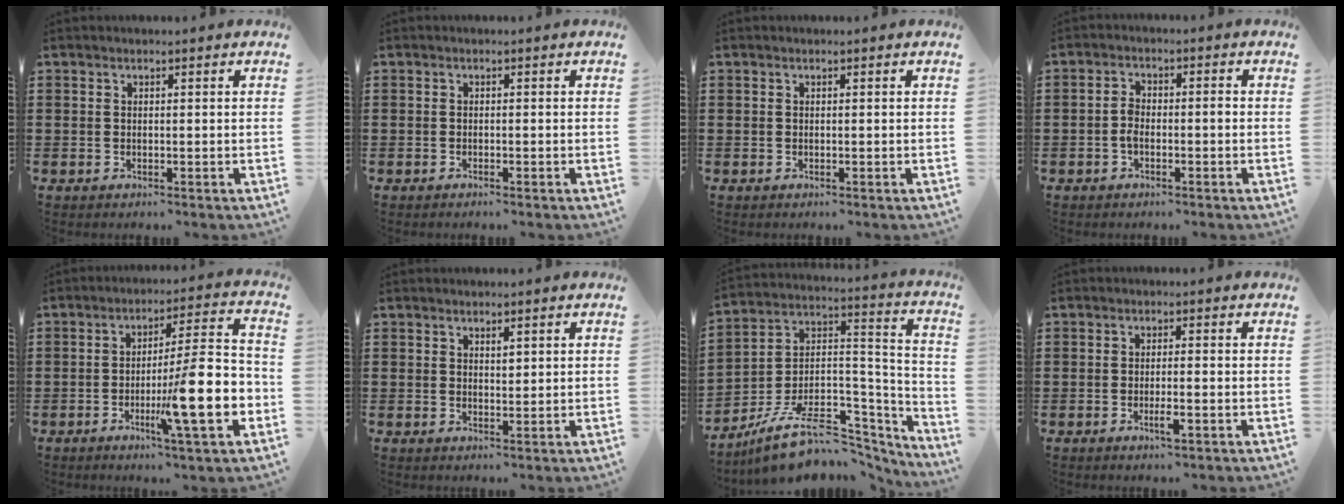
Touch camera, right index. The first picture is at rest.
{"total": 0.5, "force": [-0.5, 0.0, 0.2], "torque": [-0.004, -0.001, -0.010]}
{"total": 0.0}
{"total": 2.7, "force": [-0.7, 1.1, 2.3], "torque": [-0.051, 0.001, -0.016]}
{"total": 14.9, "force": [-4.6, 2.2, 14.0], "torque": [-0.216, -0.015, -0.075]}
{"total": 1.3, "force": [0.8, 0.5, 0.9], "torque": [-0.010, 0.000, 0.013]}
{"total": 11.4, "force": [-7.1, 6.2, 6.4], "torque": [-0.126, 0.016, -0.122]}
{"total": 2.5, "force": [-1.2, 0.2, 2.2], "torque": [-0.043, -0.006, -0.024]}